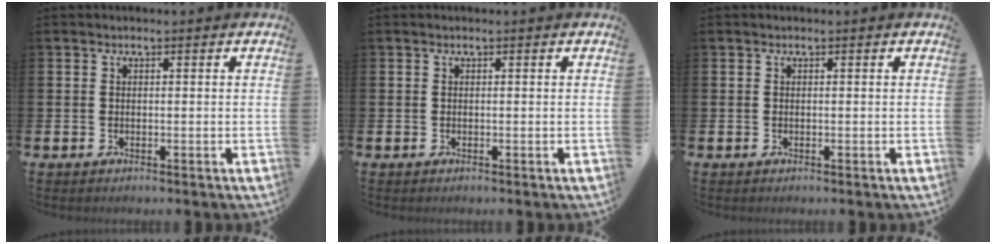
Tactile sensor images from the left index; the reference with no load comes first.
{"total": 0.0}
{"total": 0.0}